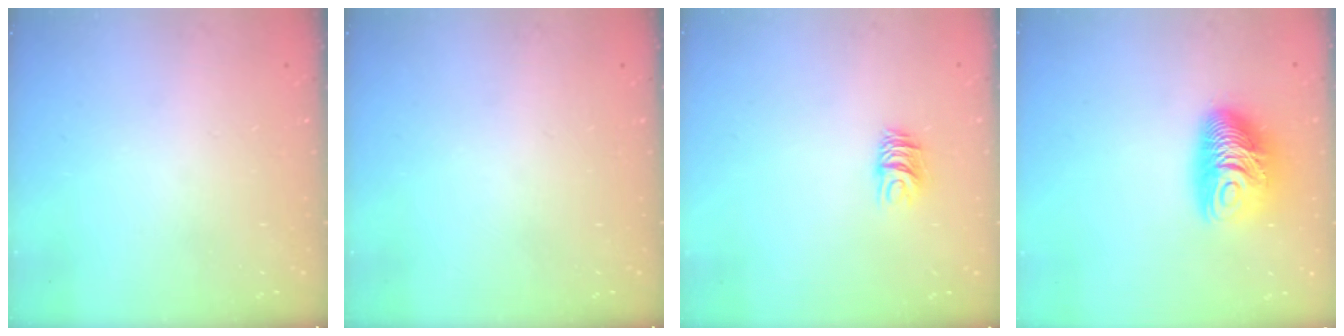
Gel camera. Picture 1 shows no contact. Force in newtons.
{"total": 0.0}
{"total": 7.0, "press": 7.0, "slide": 0.5}
{"total": 12.1, "press": 12.1, "slide": 1.0}